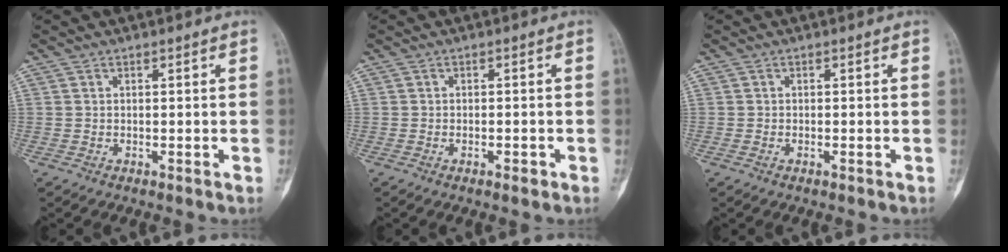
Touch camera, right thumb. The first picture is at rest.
{"total": 1.5, "force": [-0.9, 0.5, 1.1], "torque": [-0.019, 0.006, -0.012]}
{"total": 0.6, "force": [-0.3, 0.2, 0.4], "torque": [-0.008, 0.006, -0.005]}